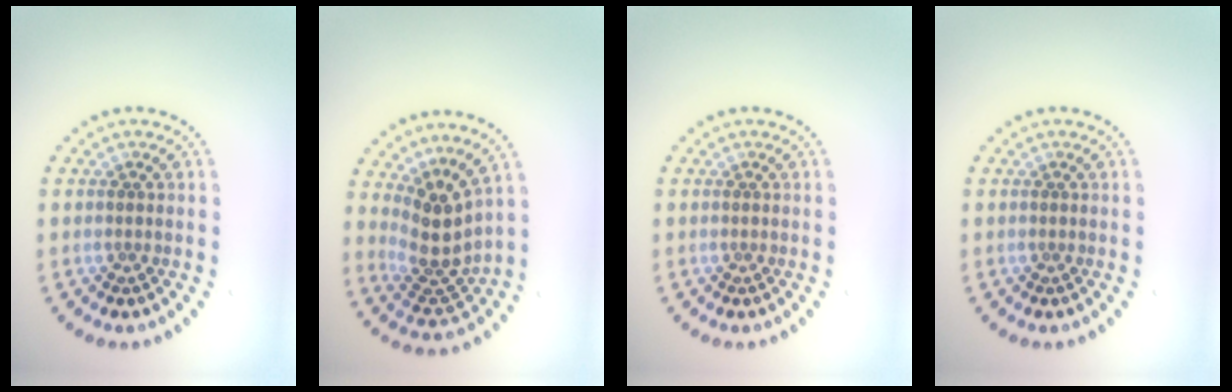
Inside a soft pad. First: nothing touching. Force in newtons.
{"total": 3.9, "press": 2.9, "slide": 2.6}
{"total": 0.0}
{"total": 0.0}